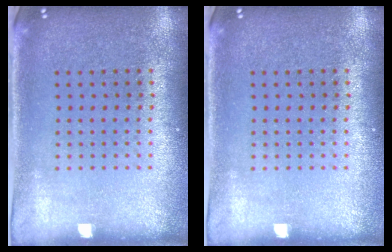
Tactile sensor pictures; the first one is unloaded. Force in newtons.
{"total": 0.0}